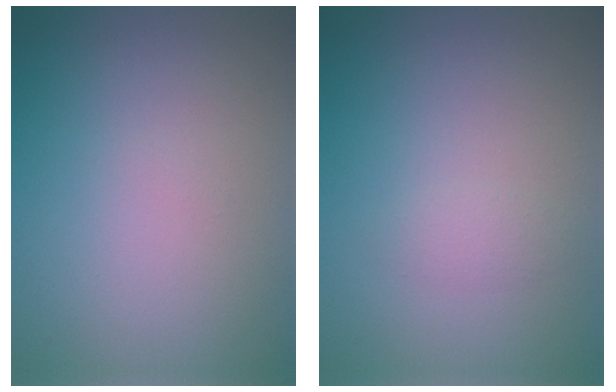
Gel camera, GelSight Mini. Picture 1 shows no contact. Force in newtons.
{"total": 0.9, "press": 0.9, "slide": 0.0}